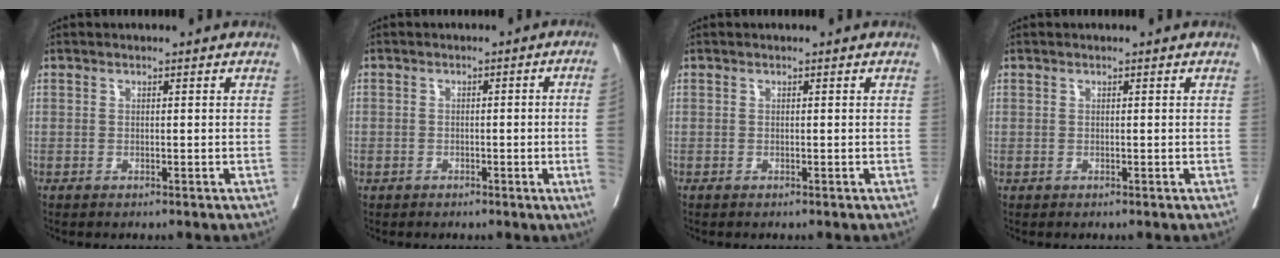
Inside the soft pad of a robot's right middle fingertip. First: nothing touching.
{"total": 4.0, "force": [-0.8, -0.1, 3.9], "torque": [-0.052, 0.005, -0.012]}
{"total": 0.0}
{"total": 0.0}